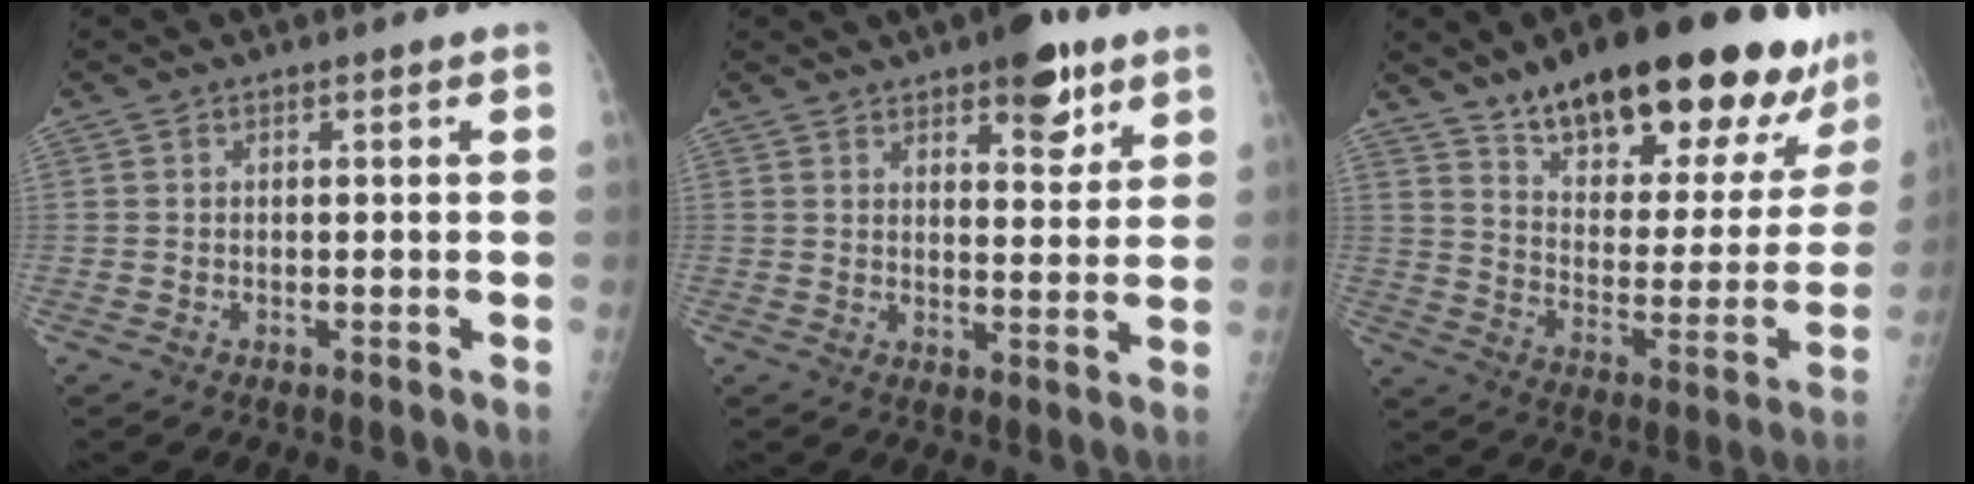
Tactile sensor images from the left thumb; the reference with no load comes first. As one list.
[{"total": 8.8, "force": [5.5, 3.5, 5.9], "torque": [-0.055, -0.028, 0.074]}, {"total": 28.3, "force": [19.8, 9.5, 17.8], "torque": [-0.220, -0.074, 0.294]}]